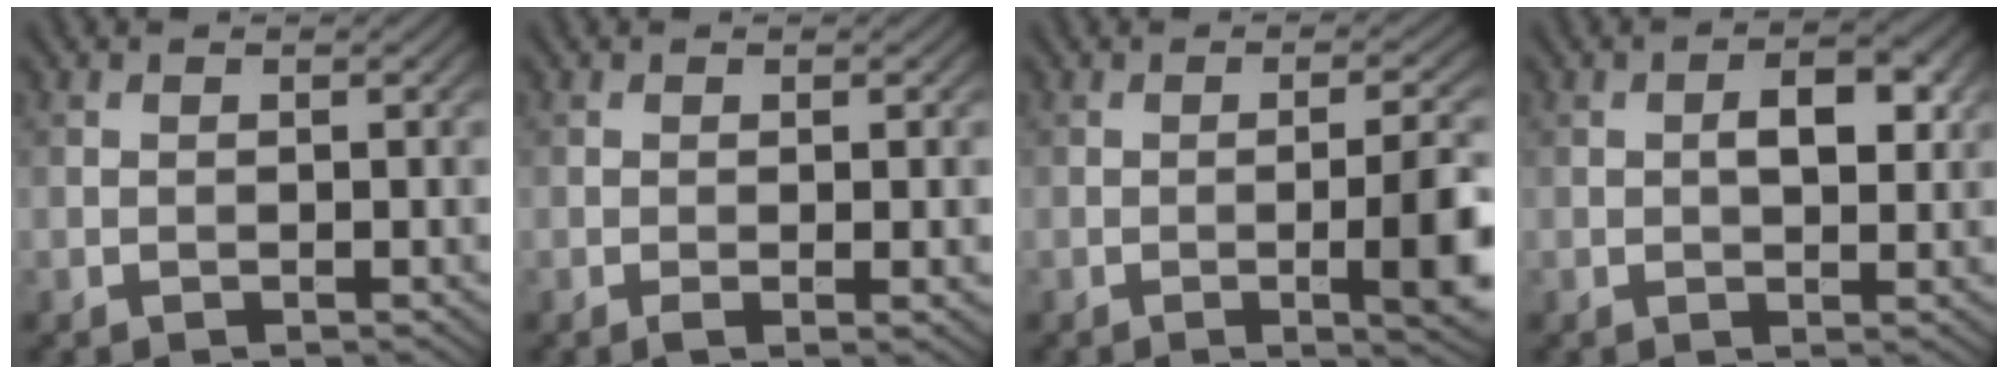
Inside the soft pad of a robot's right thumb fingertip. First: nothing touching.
{"total": 1.8, "force": [-0.4, 0.2, 1.8], "torque": [-0.033, -0.003, -0.008]}
{"total": 7.3, "force": [-1.4, 1.5, 7.0], "torque": [-0.105, -0.002, -0.018]}
{"total": 4.3, "force": [0.7, 2.1, 3.7], "torque": [-0.059, 0.001, 0.009]}